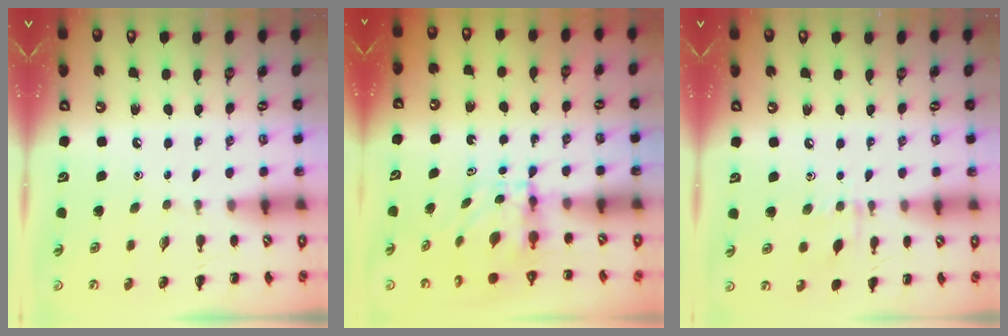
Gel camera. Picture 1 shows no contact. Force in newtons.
{"total": 4.1, "press": 4.1, "slide": 0.5}
{"total": 6.0, "press": 5.8, "slide": 1.8}